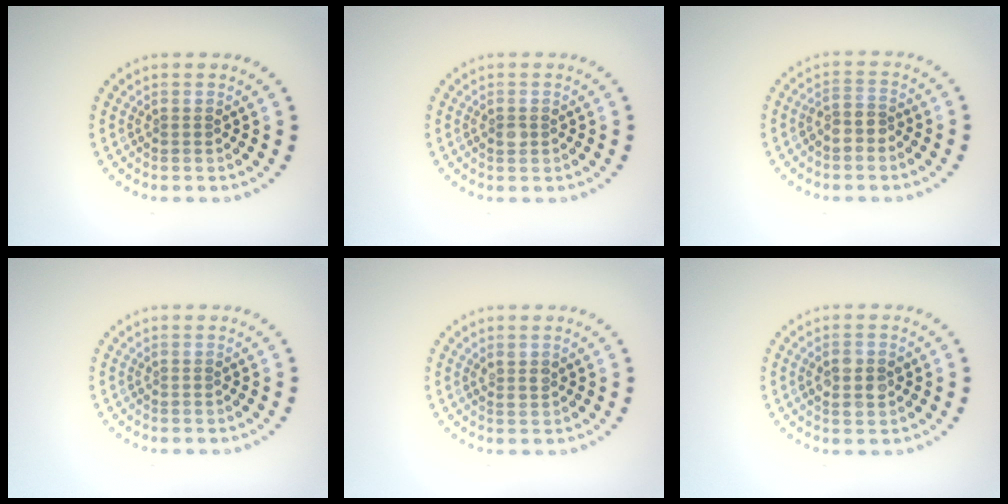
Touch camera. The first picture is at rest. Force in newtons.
{"total": 0.9, "press": 0.9, "slide": 0.2}
{"total": 2.2, "press": 1.9, "slide": 1.1}
{"total": 0.0}
{"total": 1.0, "press": 0.9, "slide": 0.5}
{"total": 2.3, "press": 2.3, "slide": 0.2}